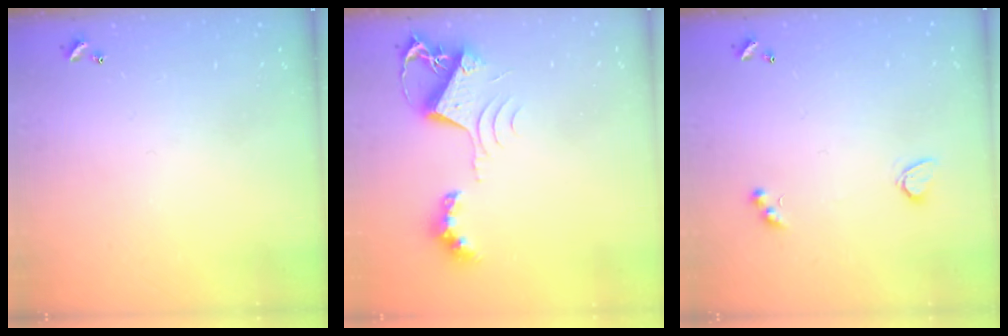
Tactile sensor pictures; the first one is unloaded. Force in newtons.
{"total": 10.1, "press": 10.1, "slide": 0.9}
{"total": 3.1, "press": 2.9, "slide": 1.0}